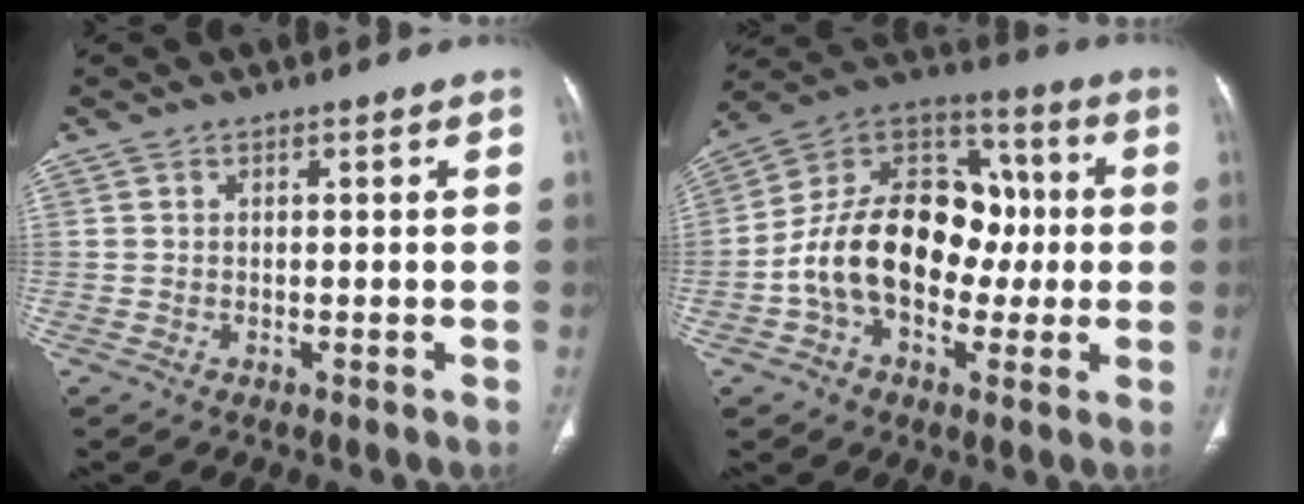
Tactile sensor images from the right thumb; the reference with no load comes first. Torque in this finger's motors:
{"motor_torque": [2.39, 2.62, 1.90, -0.85, 0.21]}